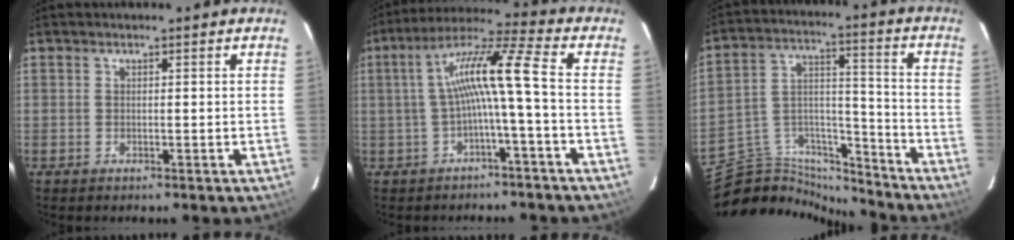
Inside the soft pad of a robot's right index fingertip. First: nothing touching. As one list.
[{"total": 9.5, "force": [-1.5, -0.5, 9.4], "torque": [-0.189, 0.020, -0.023]}, {"total": 17.5, "force": [-15.9, 5.4, 4.9], "torque": [-0.102, 0.041, -0.269]}]